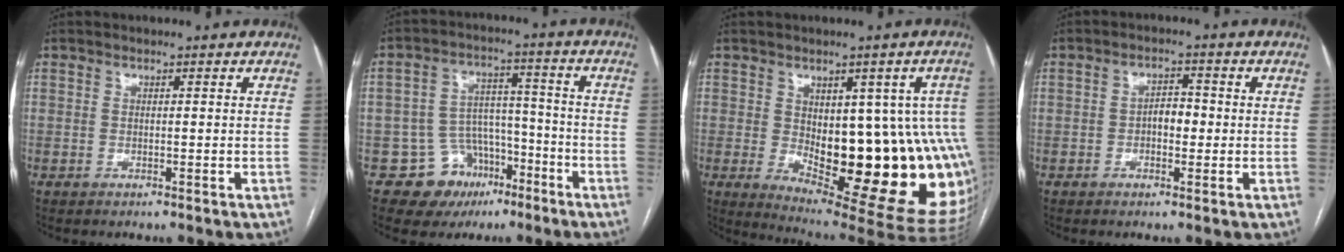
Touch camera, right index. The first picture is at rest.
{"total": 9.3, "force": [-5.3, 7.4, 1.9], "torque": [-0.016, 0.043, -0.073]}
{"total": 21.5, "force": [-2.4, 7.1, 20.2], "torque": [-0.180, 0.013, -0.007]}
{"total": 3.1, "force": [-0.4, 1.7, 2.6], "torque": [-0.036, 0.009, -0.008]}